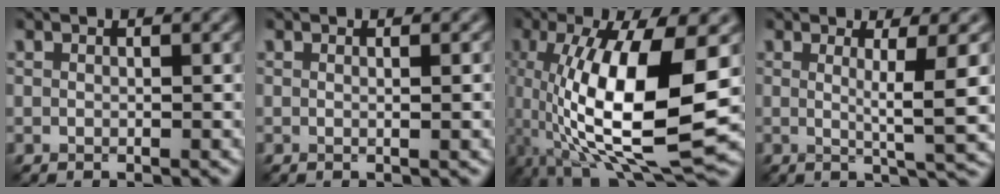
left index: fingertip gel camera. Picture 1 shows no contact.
{"total": 1.6, "force": [0.1, 0.6, 1.5], "torque": [-0.013, 0.002, -0.005]}
{"total": 12.7, "force": [-0.7, 4.3, 11.9], "torque": [-0.218, -0.014, -0.009]}
{"total": 5.7, "force": [0.6, 0.9, 5.6], "torque": [-0.078, -0.006, 0.011]}